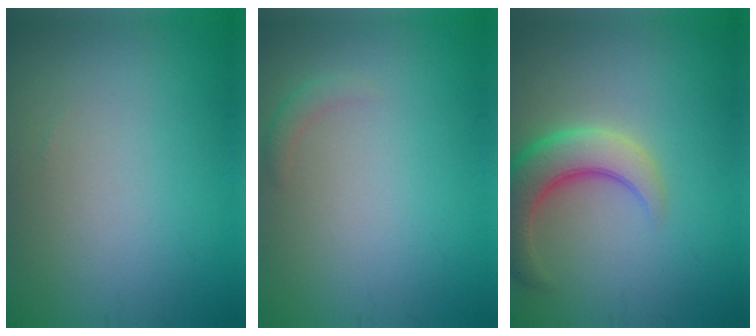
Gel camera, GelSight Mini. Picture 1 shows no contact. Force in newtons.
{"total": 1.0, "press": 1.0, "slide": 0.1}
{"total": 5.7, "press": 5.6, "slide": 0.7}